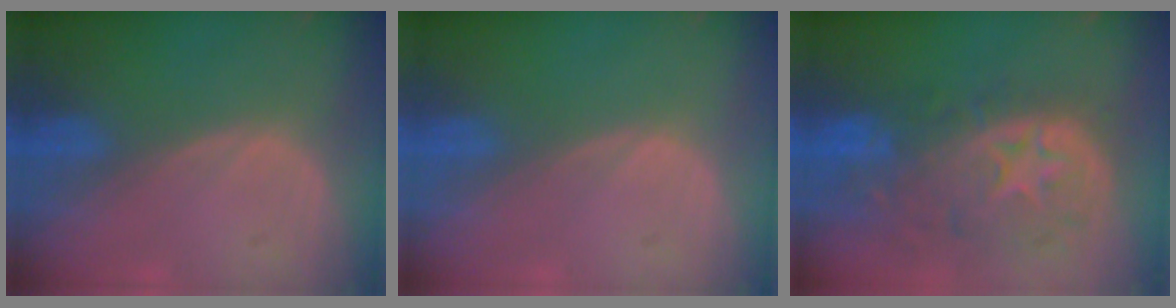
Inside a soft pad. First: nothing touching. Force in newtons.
{"total": 0.0}
{"total": 11.4, "press": 9.8, "slide": 5.7}